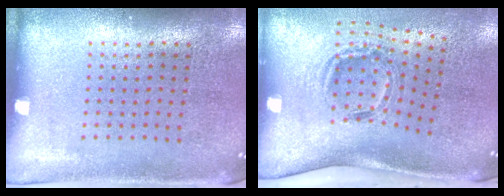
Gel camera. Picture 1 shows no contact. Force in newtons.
{"total": 1.7, "press": 1.2, "slide": 1.3}